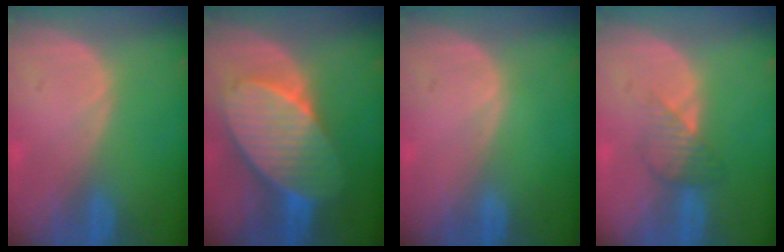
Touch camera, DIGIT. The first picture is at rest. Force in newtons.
{"total": 10.6, "press": 10.5, "slide": 0.8}
{"total": 0.0}
{"total": 3.3, "press": 3.1, "slide": 1.0}